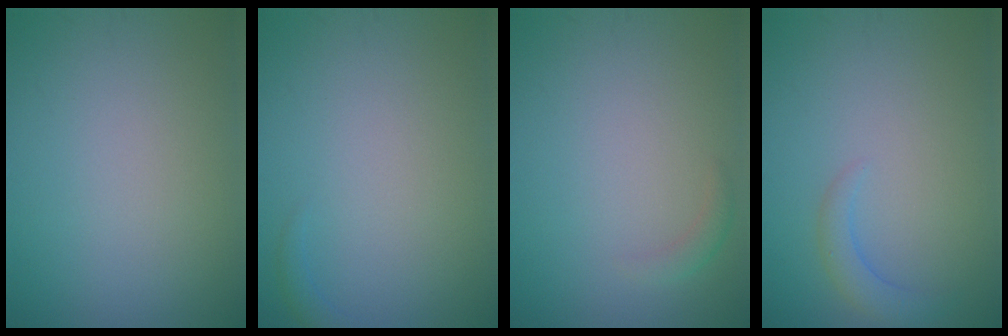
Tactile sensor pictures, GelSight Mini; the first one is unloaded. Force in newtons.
{"total": 0.9, "press": 0.9, "slide": 0.1}
{"total": 1.0, "press": 1.0, "slide": 0.1}
{"total": 1.8, "press": 1.8, "slide": 0.3}